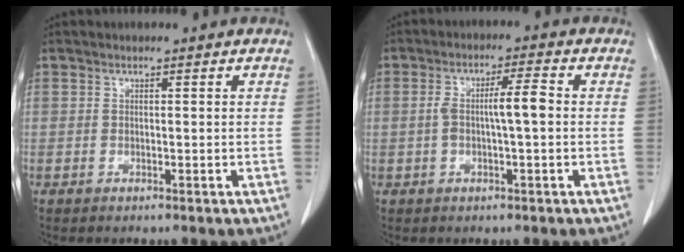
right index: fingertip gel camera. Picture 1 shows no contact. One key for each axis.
{"total": 5.1, "fx": -0.2, "fy": 0.6, "fz": 5.1, "tx": -0.097, "ty": 0.015, "tz": -0.001}